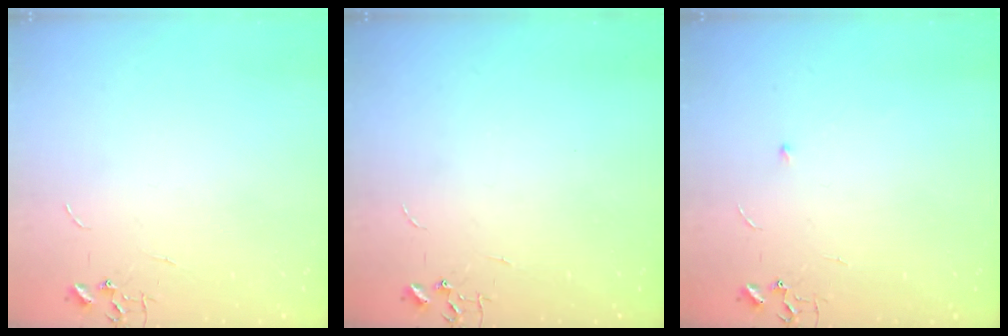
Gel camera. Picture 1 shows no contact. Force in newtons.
{"total": 0.0}
{"total": 3.3, "press": 3.3, "slide": 0.5}